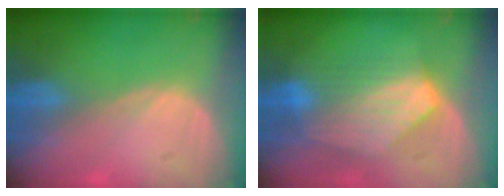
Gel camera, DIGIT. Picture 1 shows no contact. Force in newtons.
{"total": 7.4, "press": 7.2, "slide": 1.6}